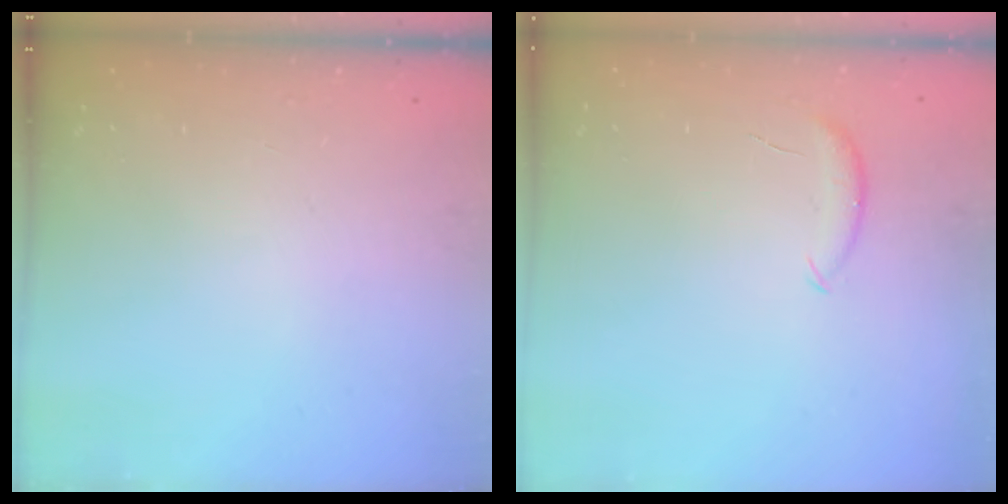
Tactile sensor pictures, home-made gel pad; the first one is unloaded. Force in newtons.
{"total": 6.1, "press": 6.1, "slide": 0.6}